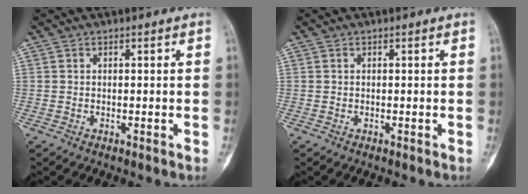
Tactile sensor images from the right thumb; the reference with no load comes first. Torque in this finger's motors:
{"motor_torque": [0.05, -0.13, -0.22, 0.02, 0.04]}